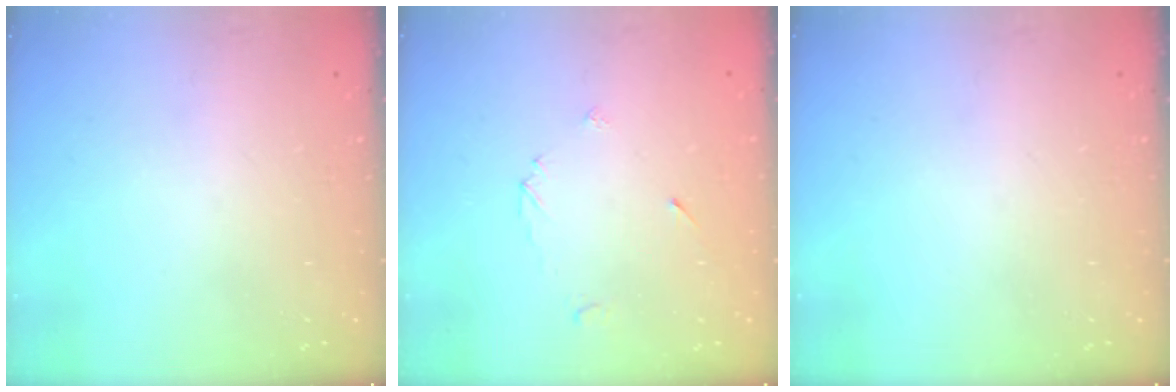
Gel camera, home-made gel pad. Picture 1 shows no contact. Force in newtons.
{"total": 3.8, "press": 3.7, "slide": 0.4}
{"total": 0.0}